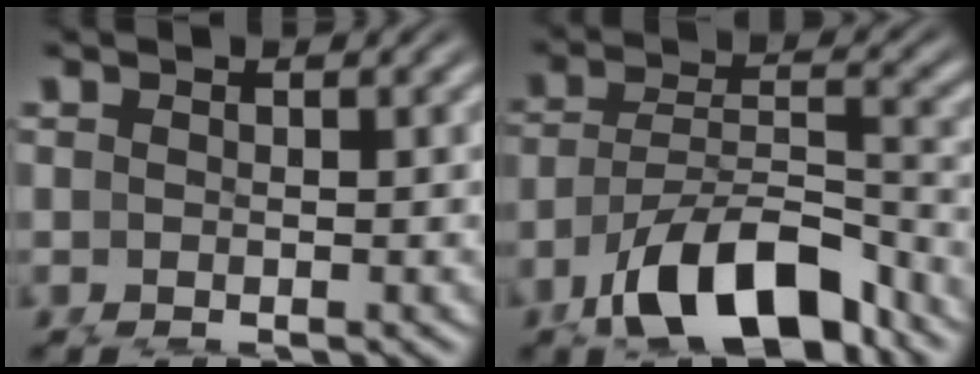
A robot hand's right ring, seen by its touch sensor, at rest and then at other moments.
{"total": 6.1, "force": [-3.1, 3.3, 4.1], "torque": [-0.068, -0.018, -0.040]}